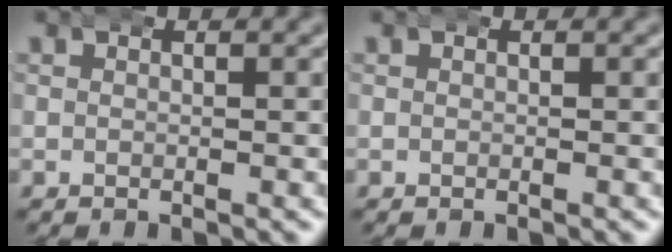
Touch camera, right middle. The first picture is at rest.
{"total": 0.0}